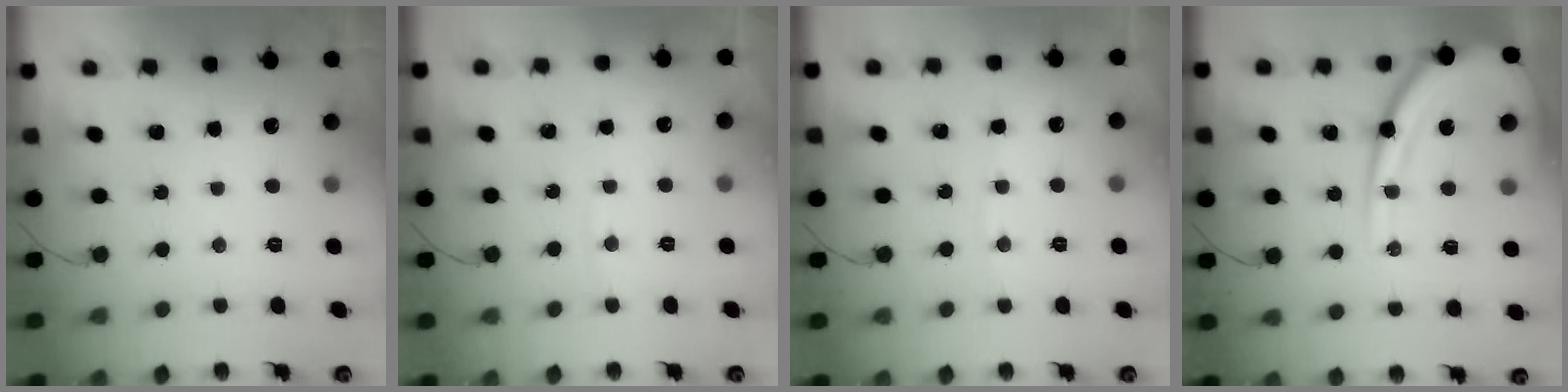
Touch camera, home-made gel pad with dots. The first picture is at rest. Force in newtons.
{"total": 2.2, "press": 2.2, "slide": 0.3}
{"total": 2.9, "press": 2.8, "slide": 0.4}
{"total": 19.1, "press": 19.0, "slide": 1.6}